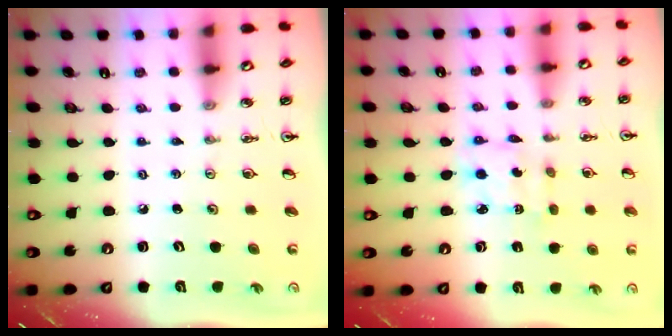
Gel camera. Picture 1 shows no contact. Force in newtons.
{"total": 2.9, "press": 2.9, "slide": 0.2}